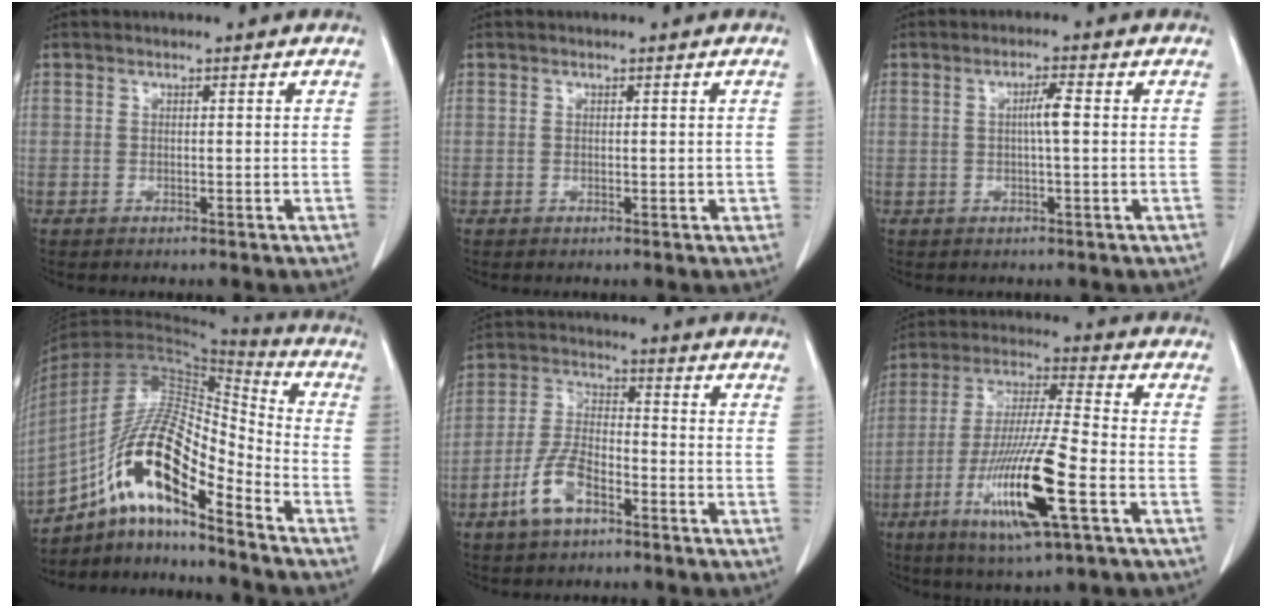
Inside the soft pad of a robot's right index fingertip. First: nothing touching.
{"total": 0.7, "force": [0.0, 0.4, 0.6], "torque": [-0.007, 0.001, 0.001]}
{"total": 2.8, "force": [0.1, 0.0, 2.8], "torque": [-0.050, 0.001, 0.002]}
{"total": 16.5, "force": [-9.6, 3.6, 12.9], "torque": [-0.245, 0.024, -0.167]}
{"total": 7.9, "force": [-4.5, 3.1, 5.7], "torque": [-0.129, 0.004, -0.088]}
{"total": 16.4, "force": [-6.2, 1.0, 15.1], "torque": [-0.298, -0.023, -0.110]}